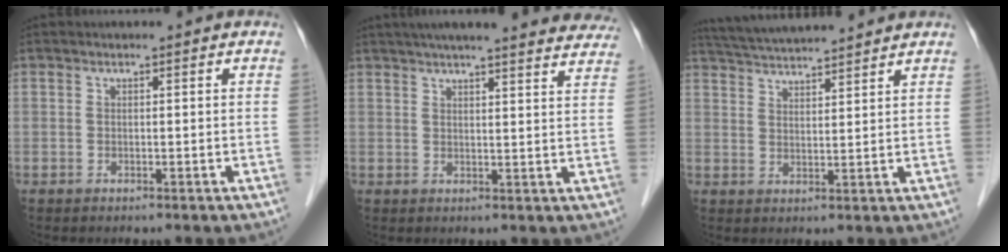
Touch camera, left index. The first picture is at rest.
{"total": 25.0, "force": [22.6, 2.9, 10.3], "torque": [-0.151, -0.007, 0.269]}
{"total": 10.8, "force": [10.1, 0.0, 3.8], "torque": [-0.076, 0.030, 0.159]}